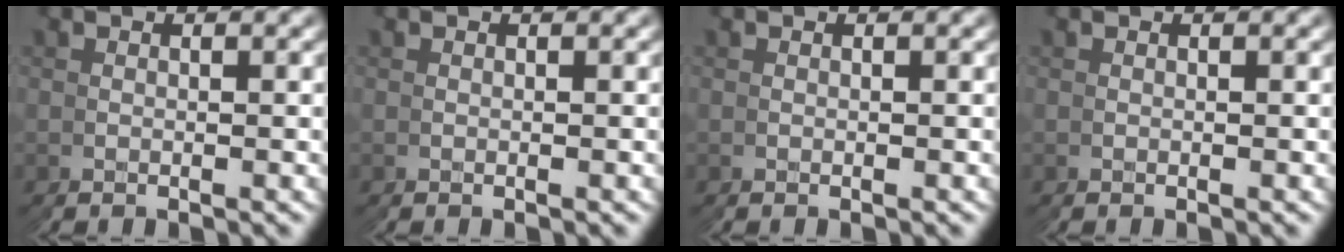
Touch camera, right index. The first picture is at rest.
{"total": 0.0}
{"total": 0.0}
{"total": 0.0}